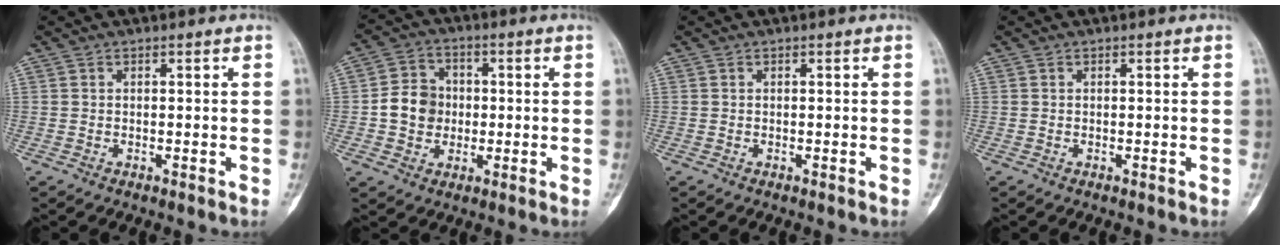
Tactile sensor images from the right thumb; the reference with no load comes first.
{"total": 8.0, "force": [-0.5, 7.1, 3.7], "torque": [-0.038, 0.015, -0.016]}
{"total": 0.0}
{"total": 0.0}